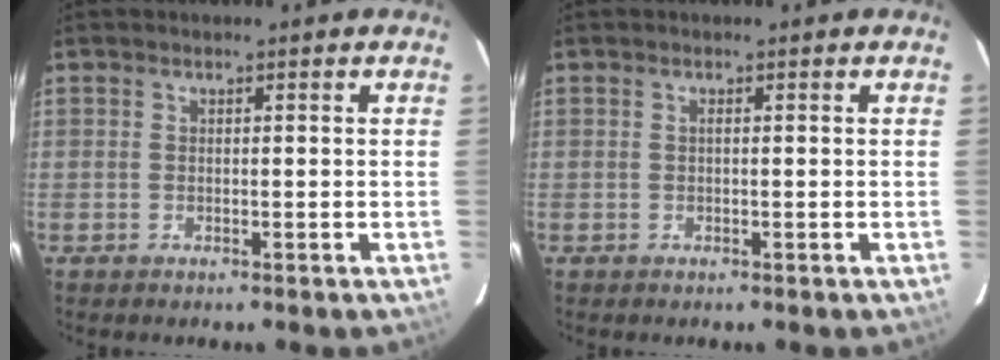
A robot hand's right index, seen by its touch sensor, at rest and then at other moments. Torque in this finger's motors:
{"motor_torque": [0.12, -0.02, 0.05, 0.02]}